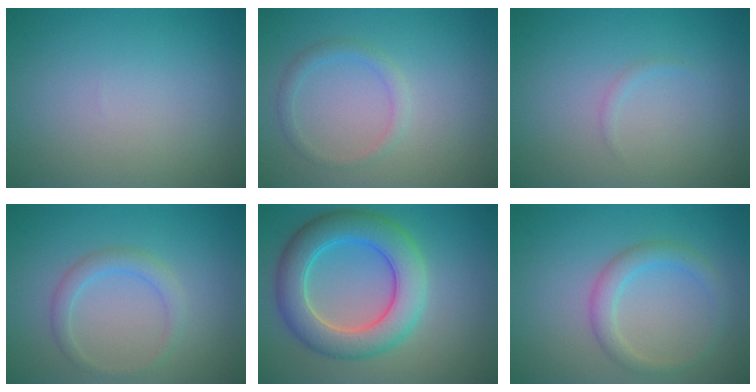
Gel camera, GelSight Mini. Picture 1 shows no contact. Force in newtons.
{"total": 1.5, "press": 1.5, "slide": 0.1}
{"total": 0.5, "press": 0.5, "slide": 0.1}
{"total": 1.9, "press": 1.9, "slide": 0.1}
{"total": 7.1, "press": 7.1, "slide": 0.6}
{"total": 2.5, "press": 2.5, "slide": 0.0}